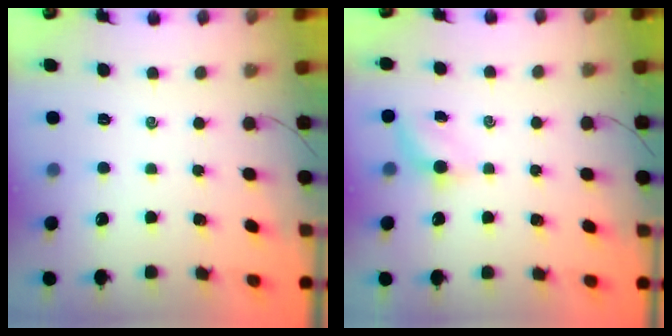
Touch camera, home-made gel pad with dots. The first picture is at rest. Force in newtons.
{"total": 4.7, "press": 4.6, "slide": 1.1}